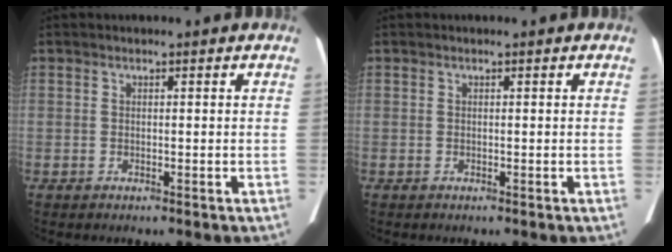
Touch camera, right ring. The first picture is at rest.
{"total": 0.0}